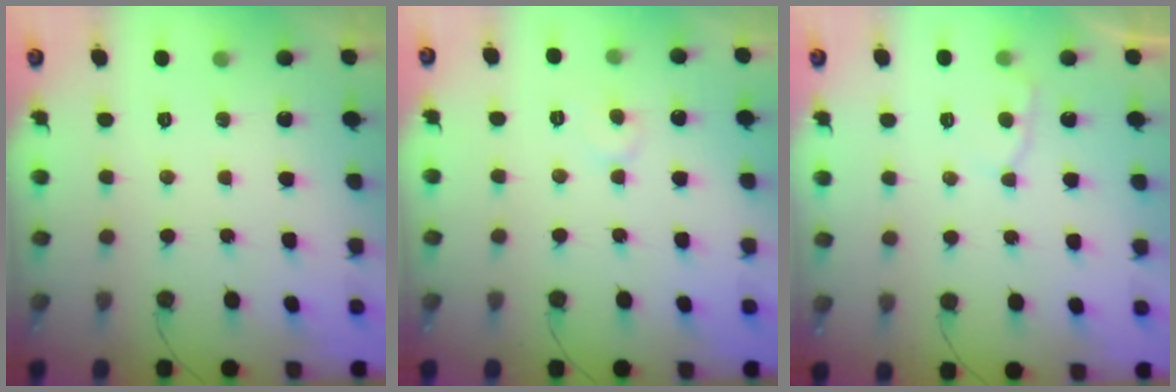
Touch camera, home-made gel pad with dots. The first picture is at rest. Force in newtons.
{"total": 5.6, "press": 5.6, "slide": 0.4}
{"total": 4.0, "press": 3.9, "slide": 0.5}